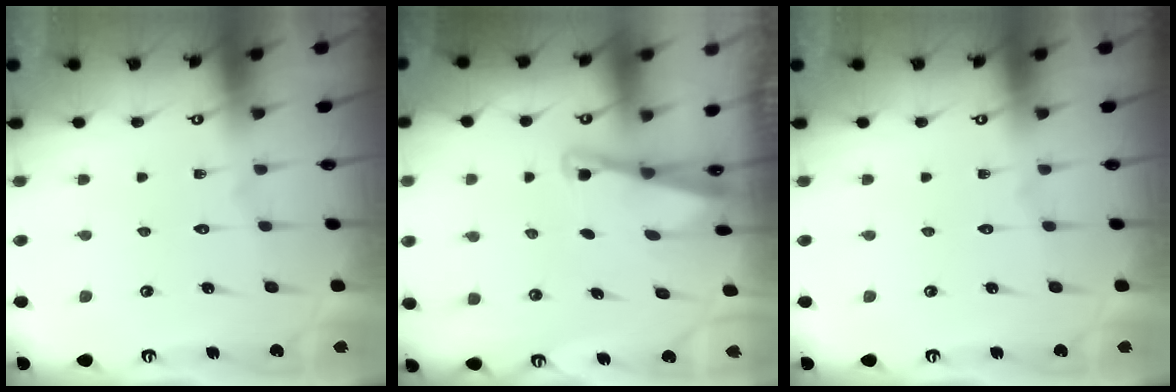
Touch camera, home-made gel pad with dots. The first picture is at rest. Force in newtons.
{"total": 2.0, "press": 2.0, "slide": 0.3}
{"total": 0.0}